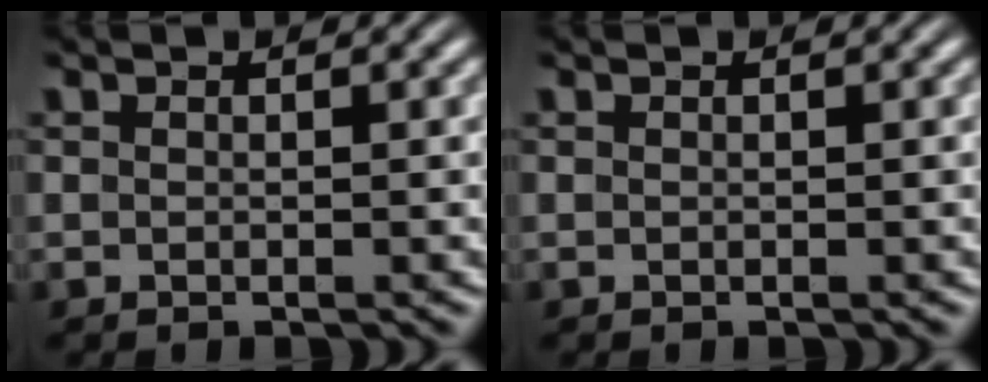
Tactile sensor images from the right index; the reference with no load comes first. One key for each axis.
{"total": 0.0}